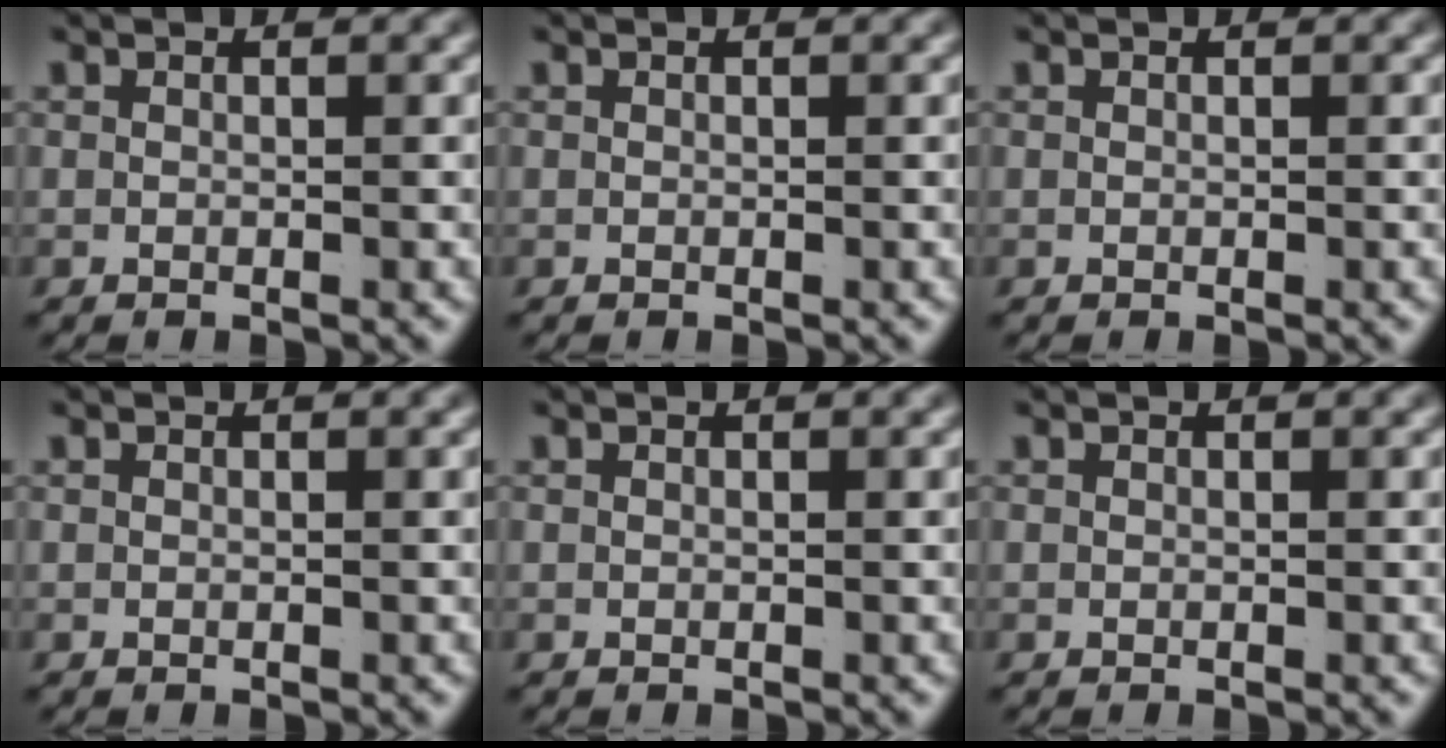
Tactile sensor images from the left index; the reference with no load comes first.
{"total": 0.0}
{"total": 0.0}
{"total": 0.0}
{"total": 0.0}
{"total": 0.0}